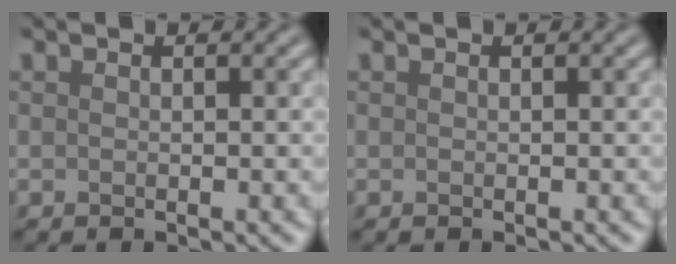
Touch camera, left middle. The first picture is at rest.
{"total": 0.0}